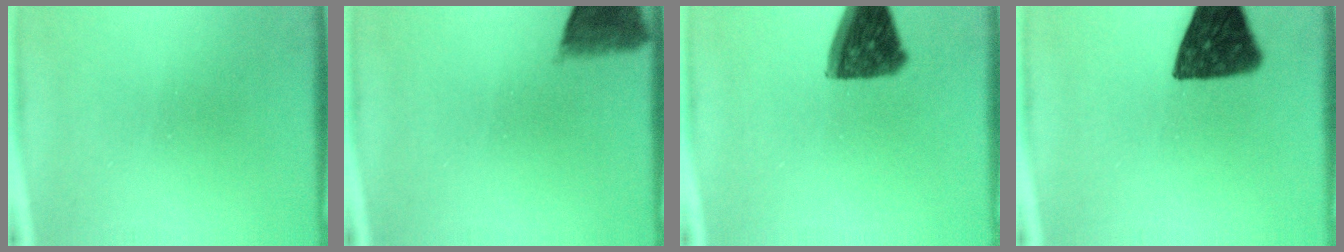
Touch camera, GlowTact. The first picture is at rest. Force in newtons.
{"total": 5.5}
{"total": 11.1}
{"total": 12.5}